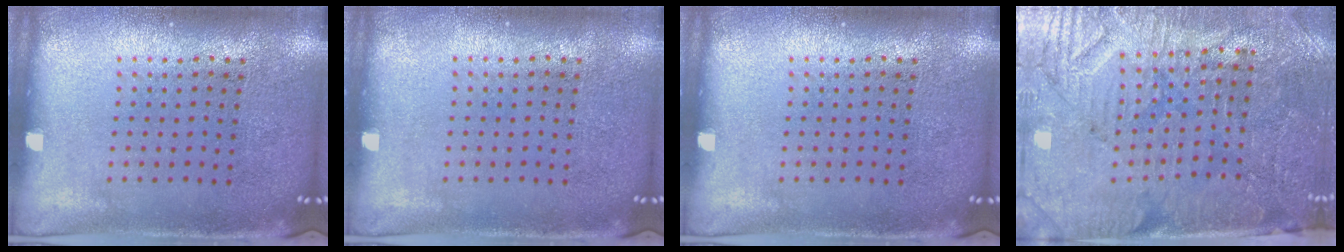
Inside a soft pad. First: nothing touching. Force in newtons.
{"total": 0.0}
{"total": 0.0}
{"total": 3.7, "press": 3.5, "slide": 1.3}